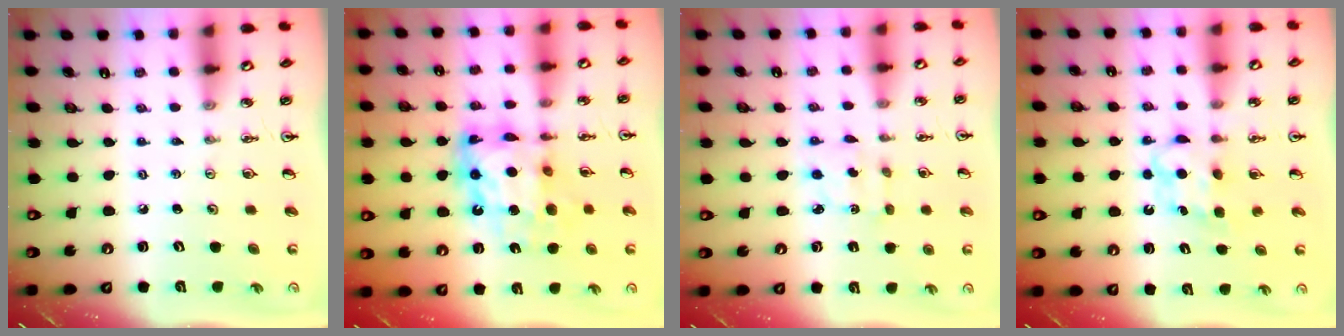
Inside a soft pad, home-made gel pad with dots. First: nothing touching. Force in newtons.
{"total": 14.0, "press": 13.9, "slide": 1.6}
{"total": 2.3, "press": 2.3, "slide": 0.2}
{"total": 6.0, "press": 5.9, "slide": 0.7}